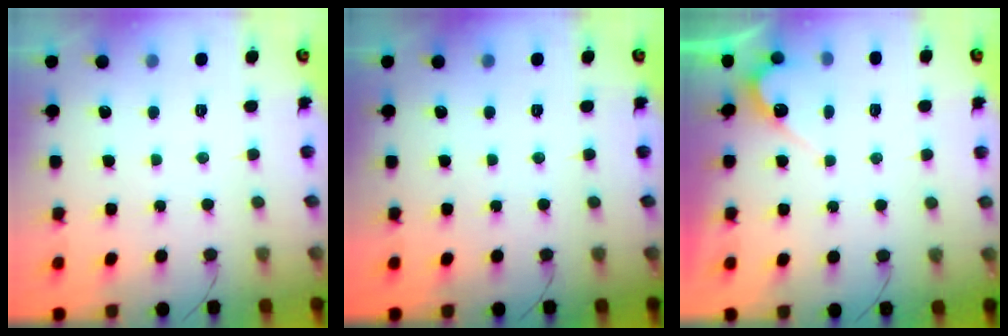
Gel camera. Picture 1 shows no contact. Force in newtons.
{"total": 0.0}
{"total": 4.5, "press": 4.4, "slide": 0.4}